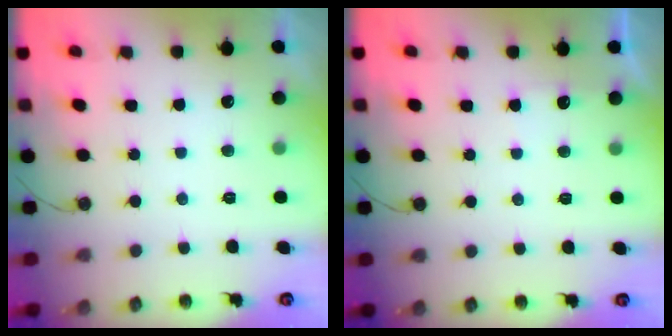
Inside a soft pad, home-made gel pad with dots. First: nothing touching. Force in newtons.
{"total": 2.8, "press": 2.7, "slide": 0.4}